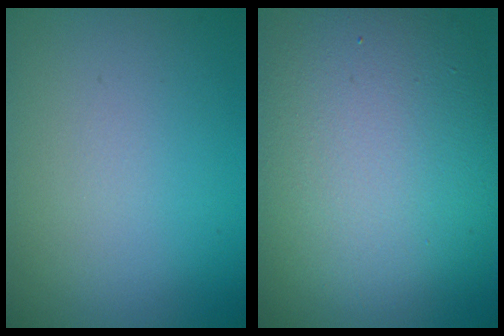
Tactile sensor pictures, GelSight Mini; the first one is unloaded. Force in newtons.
{"total": 14.0, "press": 14.0, "slide": 1.2}